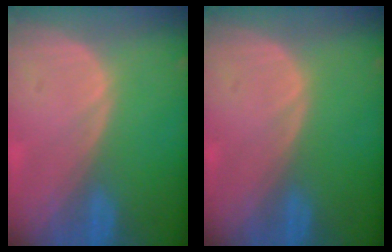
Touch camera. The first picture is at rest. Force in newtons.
{"total": 0.0}